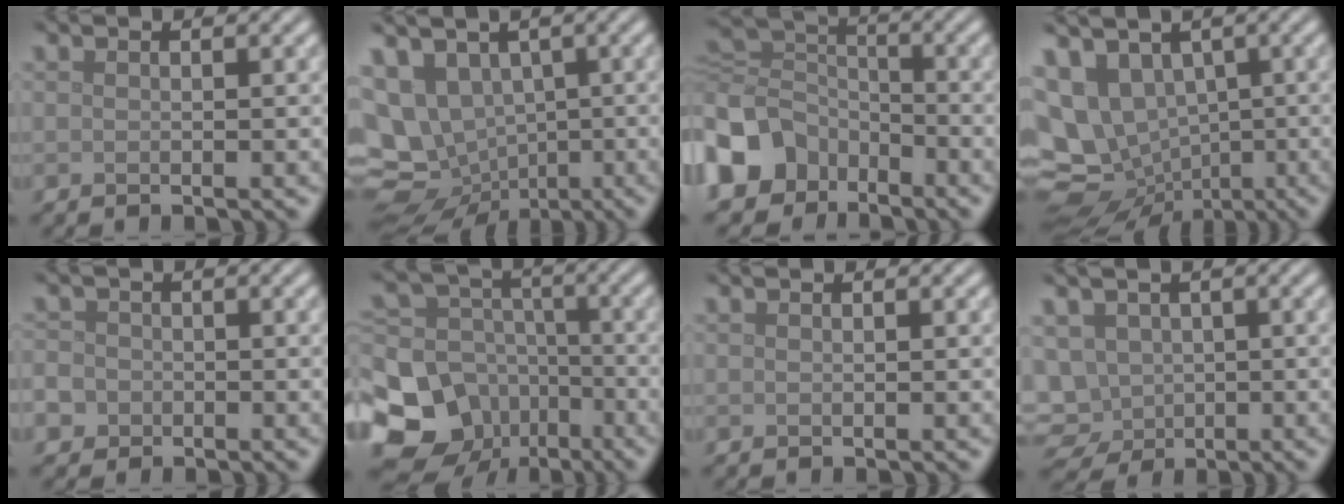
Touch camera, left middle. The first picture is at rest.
{"total": 11.8, "force": [-0.3, 10.4, 5.6], "torque": [-0.134, -0.004, 0.002]}
{"total": 7.1, "force": [-3.7, 5.4, 2.7], "torque": [-0.059, -0.004, -0.085]}
{"total": 11.0, "force": [1.2, 9.1, 6.0], "torque": [-0.129, -0.012, 0.040]}
{"total": 4.3, "force": [-2.0, 3.6, 1.1], "torque": [-0.015, -0.003, -0.053]}
{"total": 15.1, "force": [-8.3, 11.7, 4.9], "torque": [-0.137, -0.029, -0.133]}
{"total": 0.0}
{"total": 6.6, "force": [-1.0, 5.8, 2.9], "torque": [-0.071, -0.005, -0.021]}